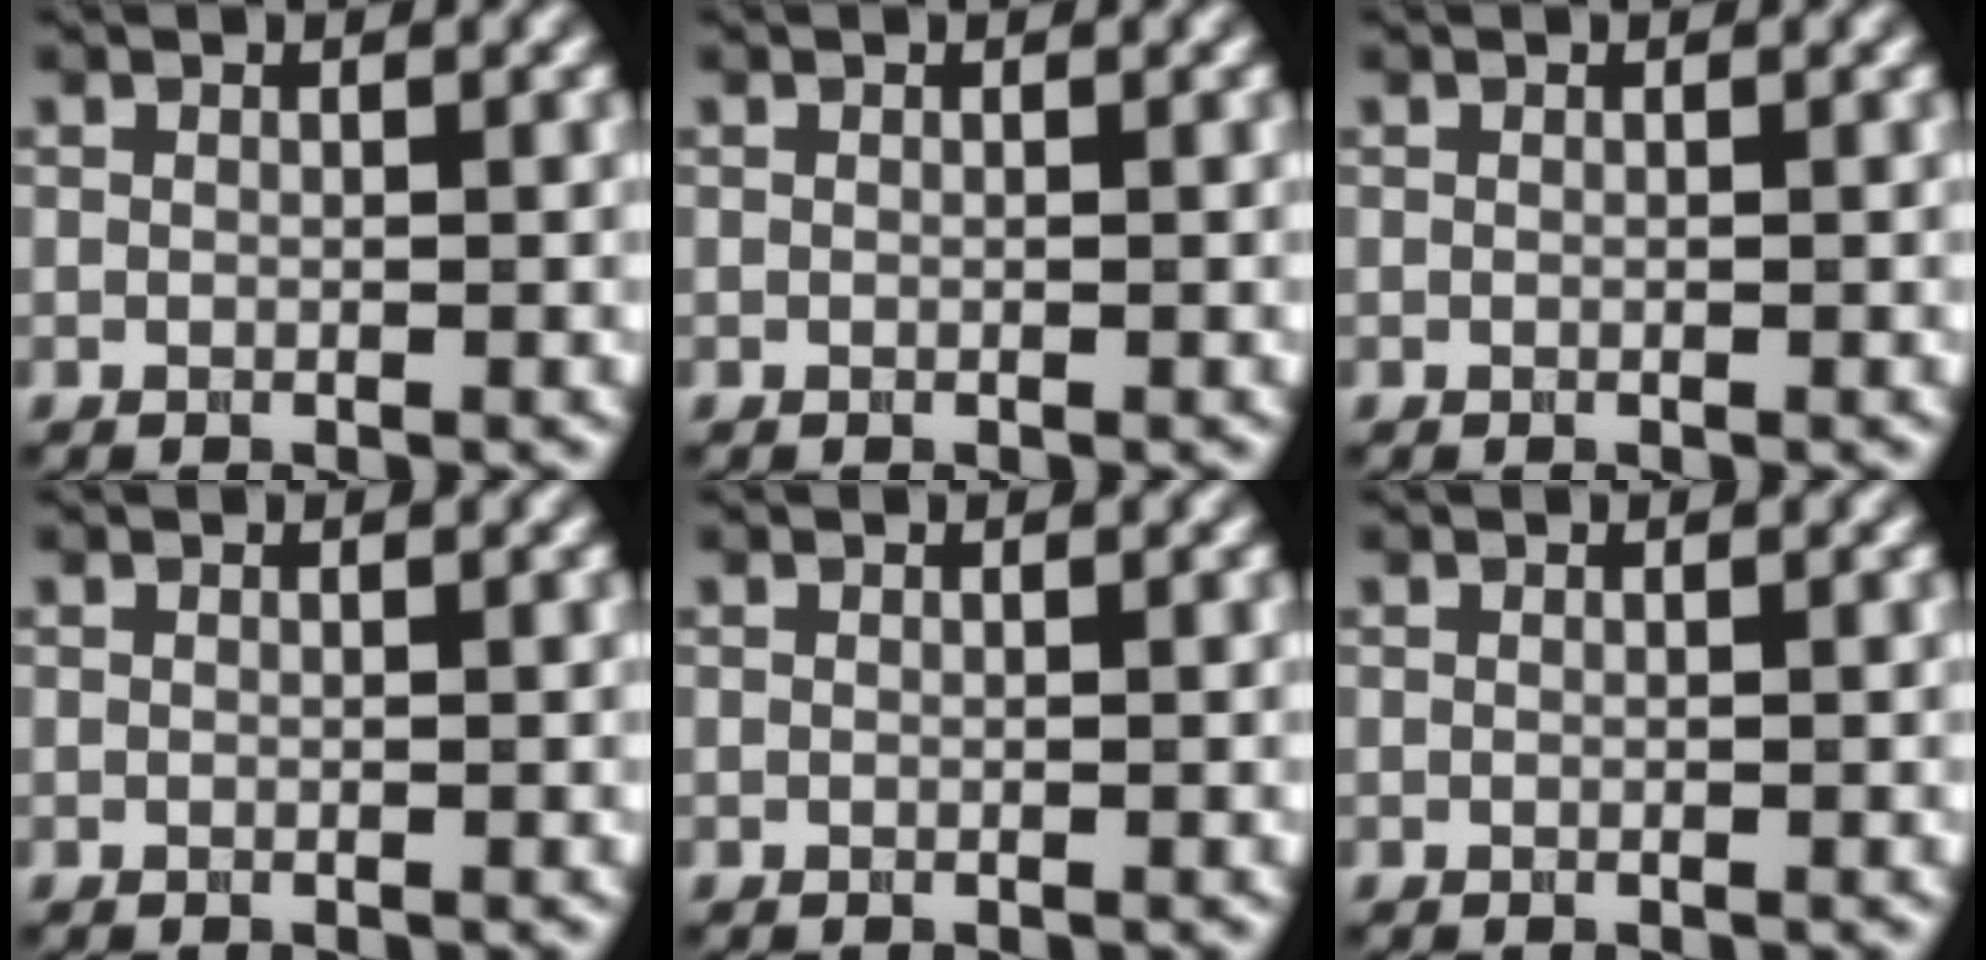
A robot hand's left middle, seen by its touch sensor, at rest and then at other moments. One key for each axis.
{"total": 0.0}
{"total": 0.0}
{"total": 0.0}
{"total": 0.0}
{"total": 0.0}